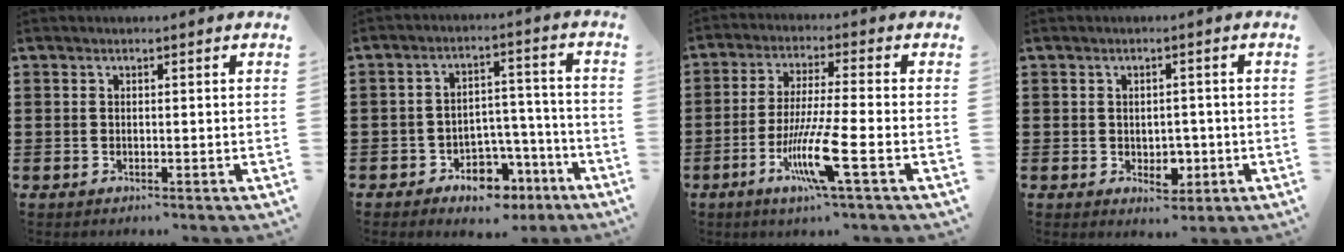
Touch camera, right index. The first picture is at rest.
{"total": 6.0, "force": [-4.2, 3.4, 2.5], "torque": [-0.041, 0.025, -0.076]}
{"total": 9.8, "force": [-4.3, 0.4, 8.8], "torque": [-0.185, -0.017, -0.086]}
{"total": 3.0, "force": [-0.5, 2.3, 1.8], "torque": [-0.031, 0.002, -0.012]}